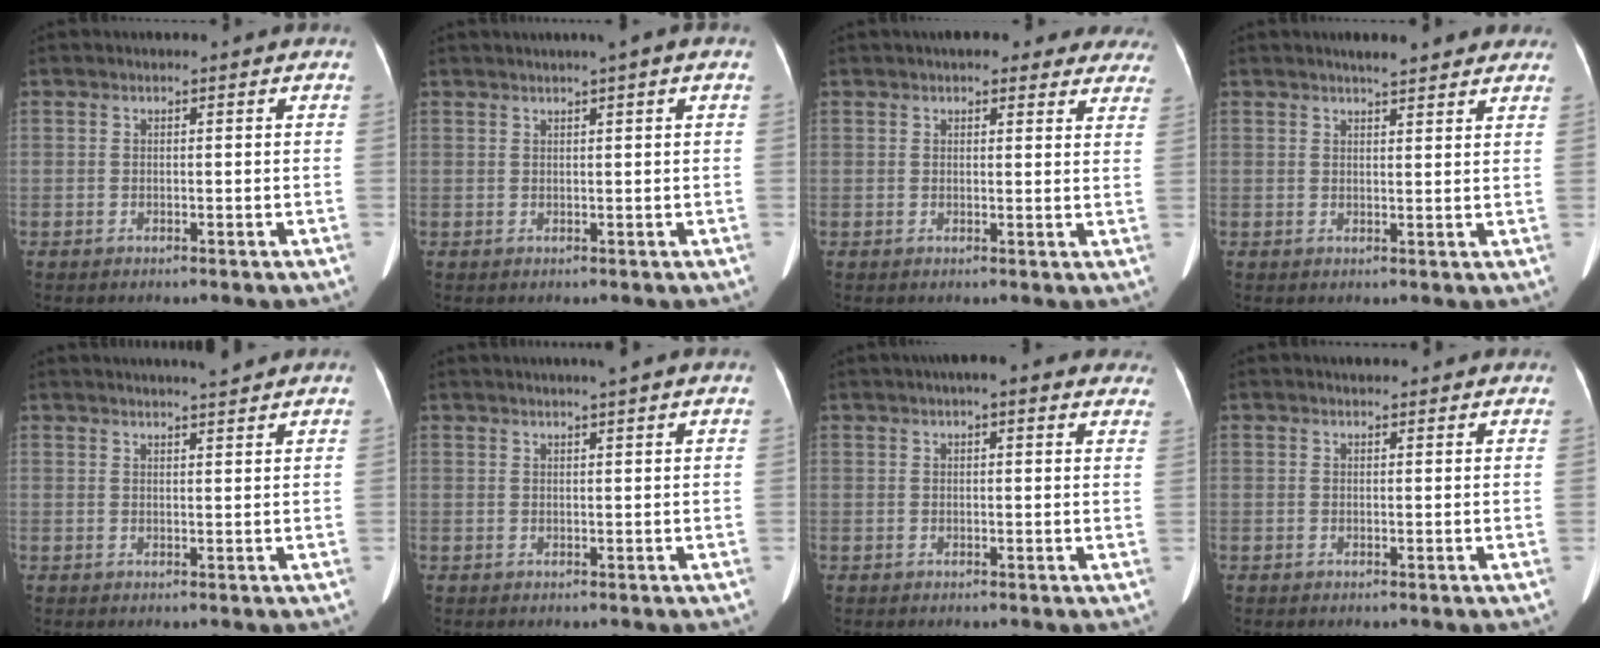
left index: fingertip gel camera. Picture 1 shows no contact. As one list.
[{"total": 3.0, "force": [1.8, -0.4, 2.4], "torque": [-0.039, 0.018, 0.031]}, {"total": 12.7, "force": [10.9, 3.8, 5.4], "torque": [-0.030, 0.014, 0.112]}, {"total": 7.1, "force": [6.1, 1.4, 3.4], "torque": [-0.036, 0.012, 0.068]}, {"total": 5.5, "force": [5.1, -0.3, 2.3], "torque": [-0.036, 0.008, 0.068]}, {"total": 4.0, "force": [3.4, -0.6, 2.1], "torque": [-0.030, 0.018, 0.047]}, {"total": 9.1, "force": [7.1, 2.1, 5.4], "torque": [-0.055, 0.021, 0.075]}, {"total": 4.1, "force": [3.6, 1.2, 1.5], "torque": [-0.018, 0.023, 0.040]}]